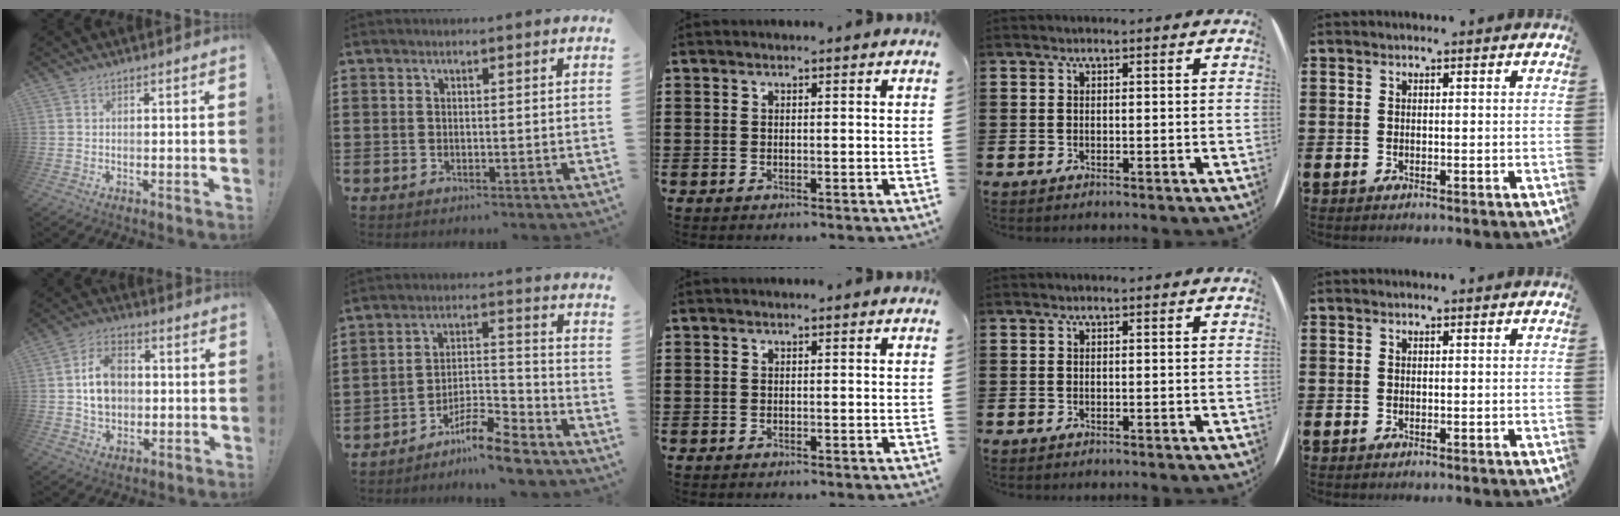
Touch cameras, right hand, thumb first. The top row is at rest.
{"thumb": {"total": 11.5, "force": [0.9, 9.1, 6.9], "torque": [-0.097, 0.014, 0.023]}, "index": {"total": 8.3, "force": [-7.1, 1.5, 3.9], "torque": [-0.064, 0.022, -0.132]}}